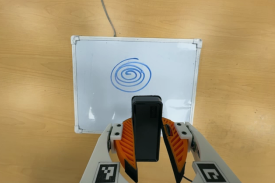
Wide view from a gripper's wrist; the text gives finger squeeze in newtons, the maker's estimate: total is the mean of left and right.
{"total": 5.0, "left": 4.2, "right": 5.7}